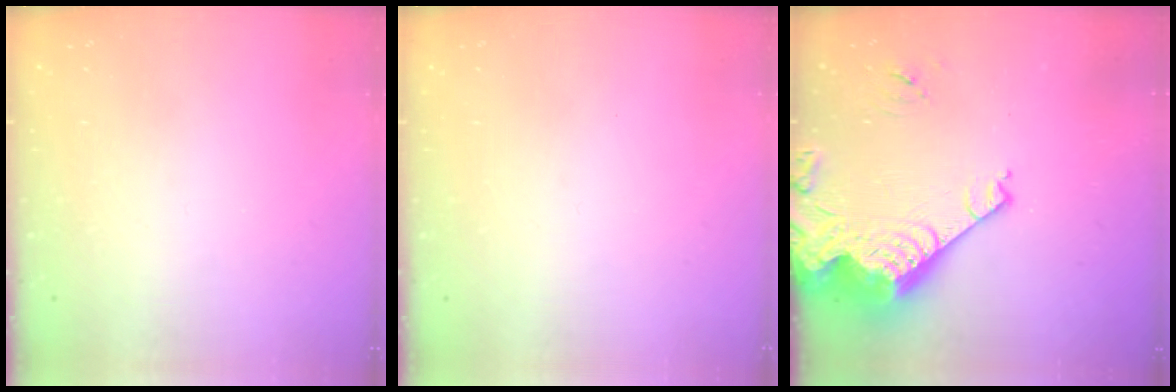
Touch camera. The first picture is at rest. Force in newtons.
{"total": 0.0}
{"total": 16.2, "press": 16.1, "slide": 1.8}